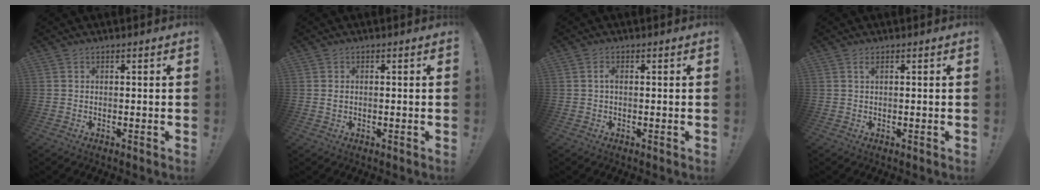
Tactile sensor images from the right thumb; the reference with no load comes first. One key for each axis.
{"total": 0.9, "fx": 0.2, "fy": 0.6, "fz": 0.6, "tx": -0.011, "ty": 0.003, "tz": 0.003}
{"total": 1.2, "fx": 0.2, "fy": 0.6, "fz": 1.0, "tx": -0.020, "ty": 0.006, "tz": 0.003}
{"total": 1.3, "fx": 0.6, "fy": 0.1, "fz": 1.1, "tx": -0.021, "ty": 0.001, "tz": 0.009}